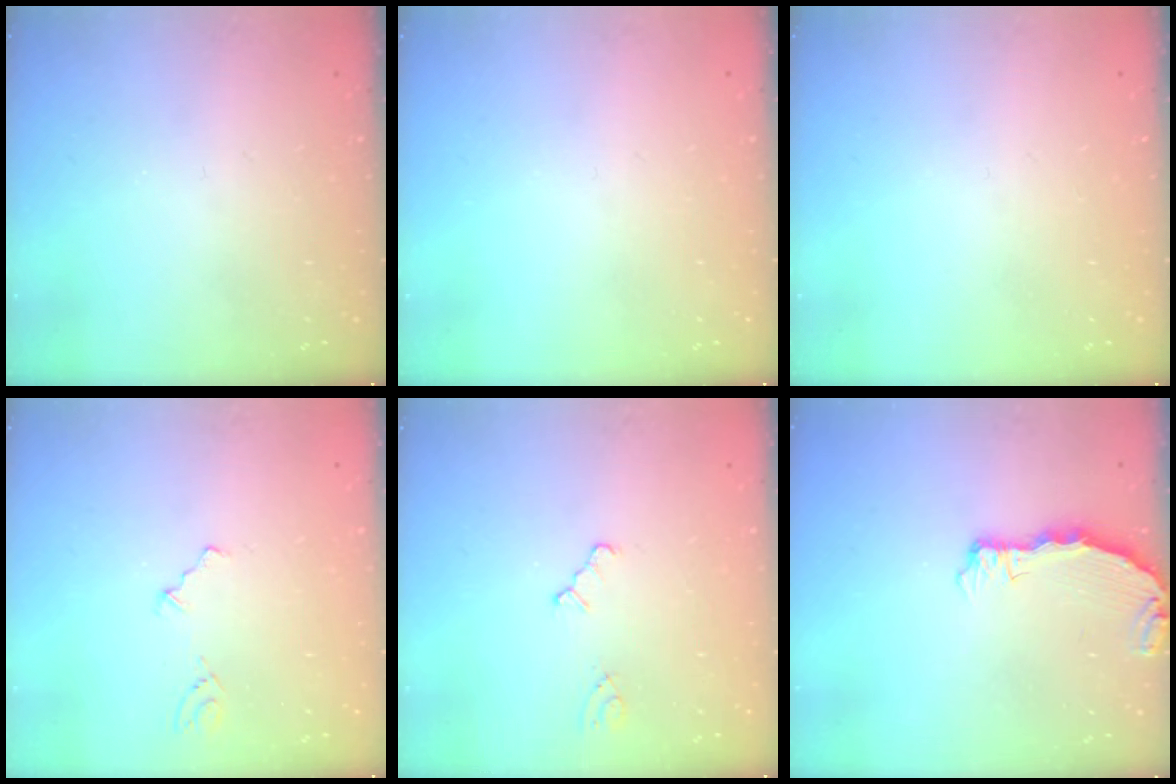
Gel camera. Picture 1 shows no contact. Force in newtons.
{"total": 0.0}
{"total": 0.0}
{"total": 2.1, "press": 1.8, "slide": 1.1}
{"total": 2.0, "press": 2.0, "slide": 0.3}
{"total": 4.9, "press": 4.9, "slide": 0.2}